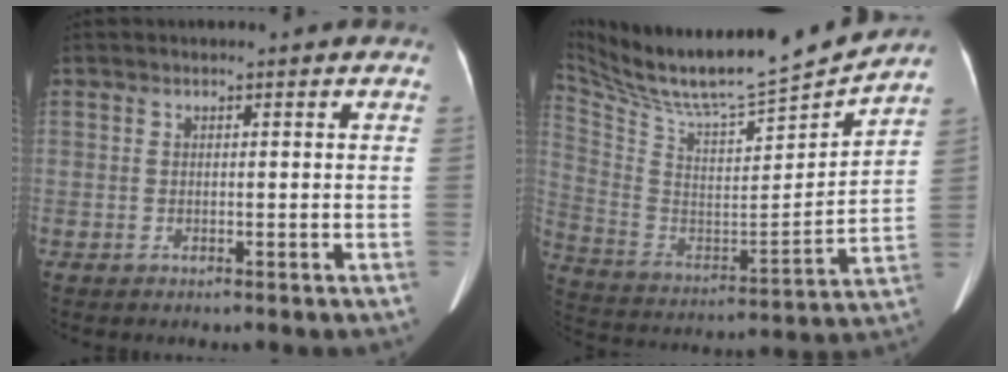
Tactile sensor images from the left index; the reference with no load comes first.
{"total": 21.2, "force": [19.6, 0.0, 8.0], "torque": [-0.168, -0.049, 0.324]}